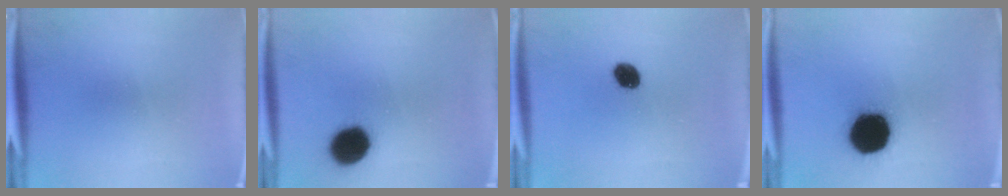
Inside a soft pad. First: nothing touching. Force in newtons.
{"total": 10.7}
{"total": 5.0}
{"total": 19.7}